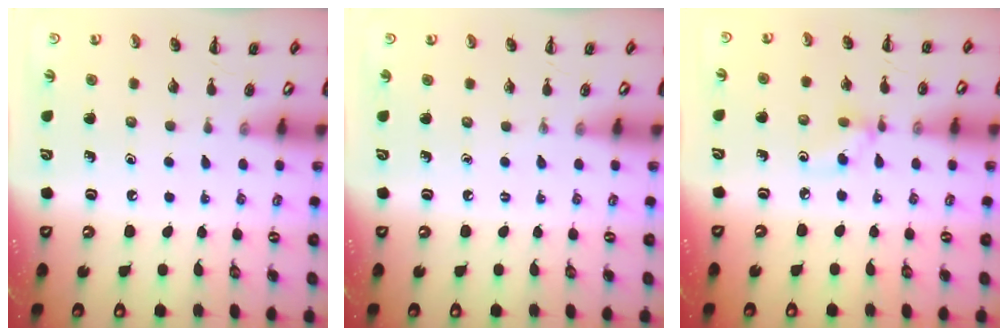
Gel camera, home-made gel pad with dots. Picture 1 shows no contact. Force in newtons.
{"total": 0.0}
{"total": 3.0, "press": 2.8, "slide": 1.2}